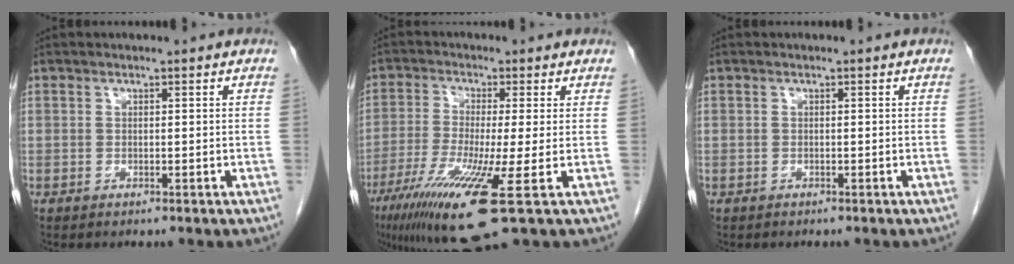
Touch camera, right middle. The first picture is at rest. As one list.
[{"total": 12.9, "force": [-5.8, -0.1, 11.5], "torque": [-0.220, -0.041, -0.102]}, {"total": 0.0}]